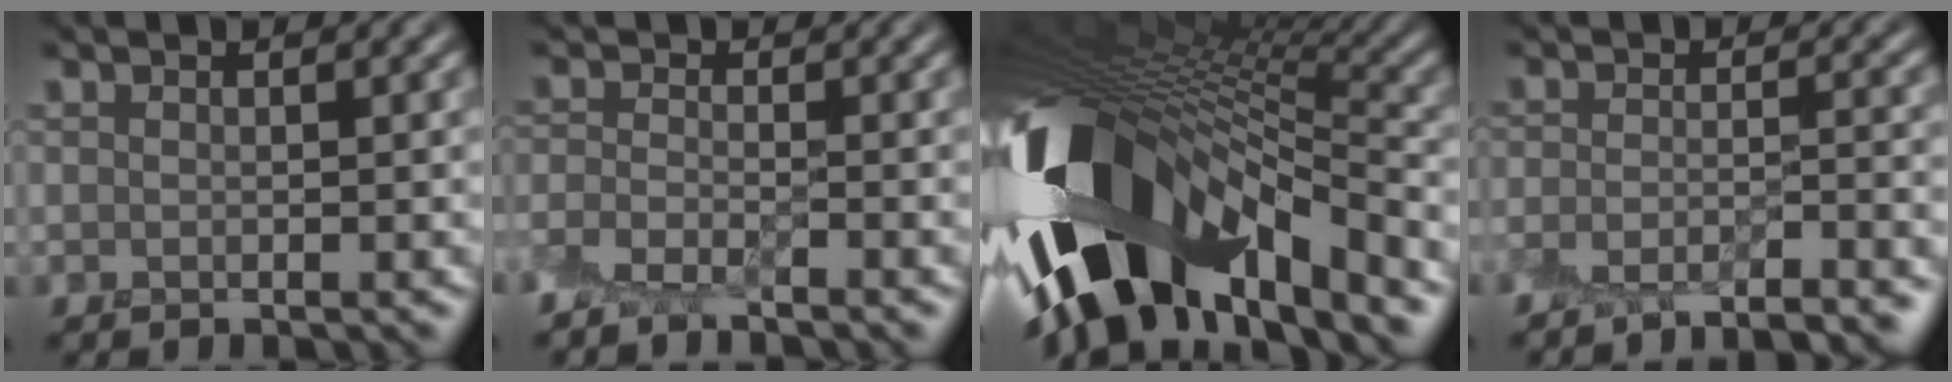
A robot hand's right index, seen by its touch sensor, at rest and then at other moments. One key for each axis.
{"total": 2.1, "fx": -2.0, "fy": 0.3, "fz": 0.5, "tx": -0.017, "ty": -0.005, "tz": -0.052}
{"total": 16.2, "fx": -5.5, "fy": 7.7, "fz": 13.2, "tx": -0.251, "ty": -0.015, "tz": -0.093}
{"total": 6.8, "fx": -6.3, "fy": 1.1, "fz": 2.4, "tx": -0.037, "ty": -0.004, "tz": -0.093}